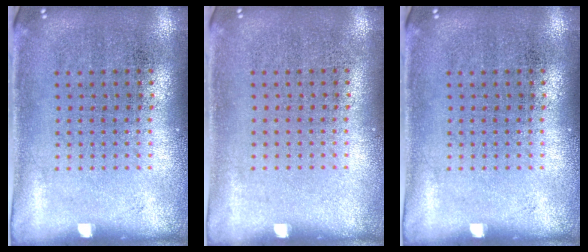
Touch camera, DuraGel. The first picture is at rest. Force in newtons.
{"total": 0.0}
{"total": 0.0}